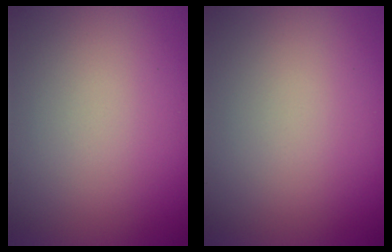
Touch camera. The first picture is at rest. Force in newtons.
{"total": 0.0}